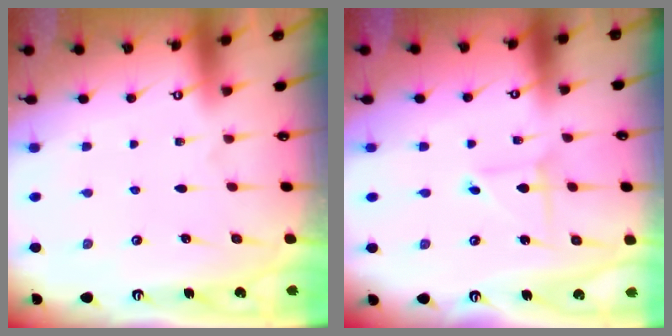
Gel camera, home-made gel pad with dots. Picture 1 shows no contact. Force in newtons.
{"total": 2.2, "press": 2.2, "slide": 0.1}